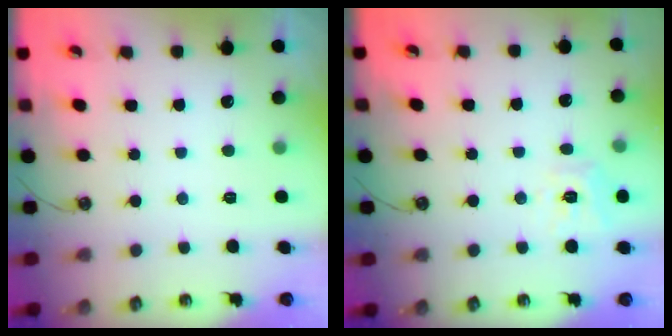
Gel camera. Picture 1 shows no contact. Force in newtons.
{"total": 8.8, "press": 8.8, "slide": 0.8}